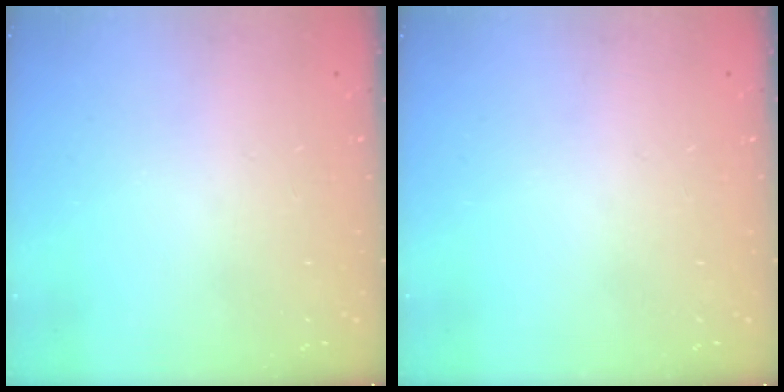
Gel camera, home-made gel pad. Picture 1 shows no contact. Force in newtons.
{"total": 0.0}